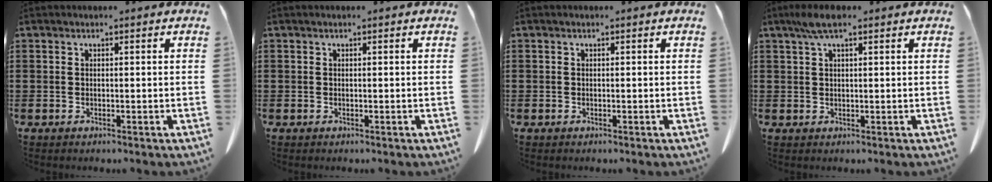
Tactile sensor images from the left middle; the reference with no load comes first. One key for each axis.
{"total": 0.0}
{"total": 0.0}
{"total": 3.5, "fx": 1.9, "fy": 1.0, "fz": 2.8, "tx": -0.060, "ty": 0.003, "tz": 0.036}